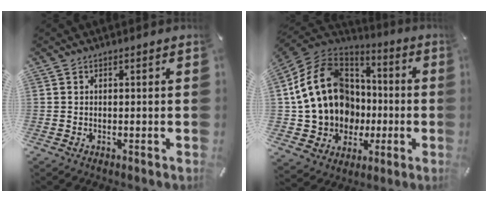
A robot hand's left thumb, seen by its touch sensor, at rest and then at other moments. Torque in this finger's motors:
{"motor_torque": [1.28, 3.73, 2.77, 0.00, 0.30]}